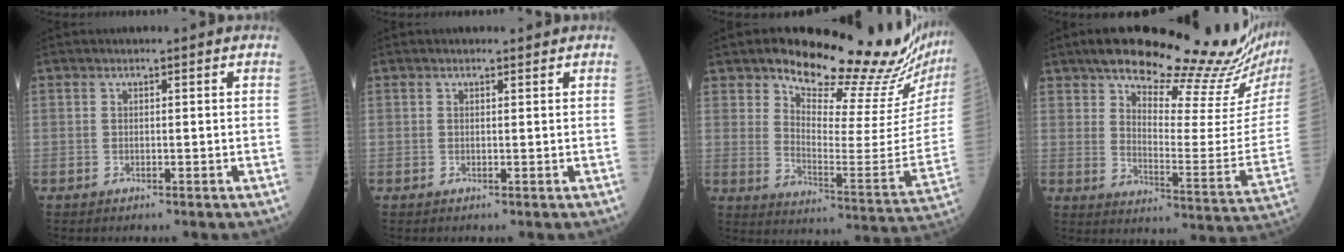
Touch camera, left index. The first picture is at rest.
{"total": 0.9, "force": [0.8, 0.4, 0.0], "torque": [0.000, 0.008, 0.010]}
{"total": 22.2, "force": [19.4, 2.2, 10.6], "torque": [-0.161, -0.089, 0.257]}
{"total": 25.5, "force": [21.7, 2.3, 13.2], "torque": [-0.183, -0.058, 0.283]}